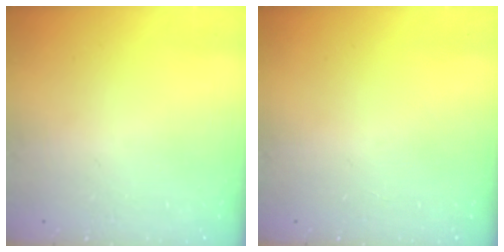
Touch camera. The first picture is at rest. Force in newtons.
{"total": 0.0}